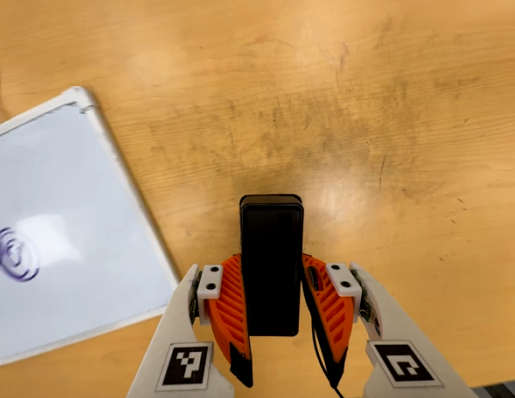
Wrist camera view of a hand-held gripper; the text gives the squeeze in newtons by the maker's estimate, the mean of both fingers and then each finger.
{"total": 3.4, "left": 1.9, "right": 5.0}